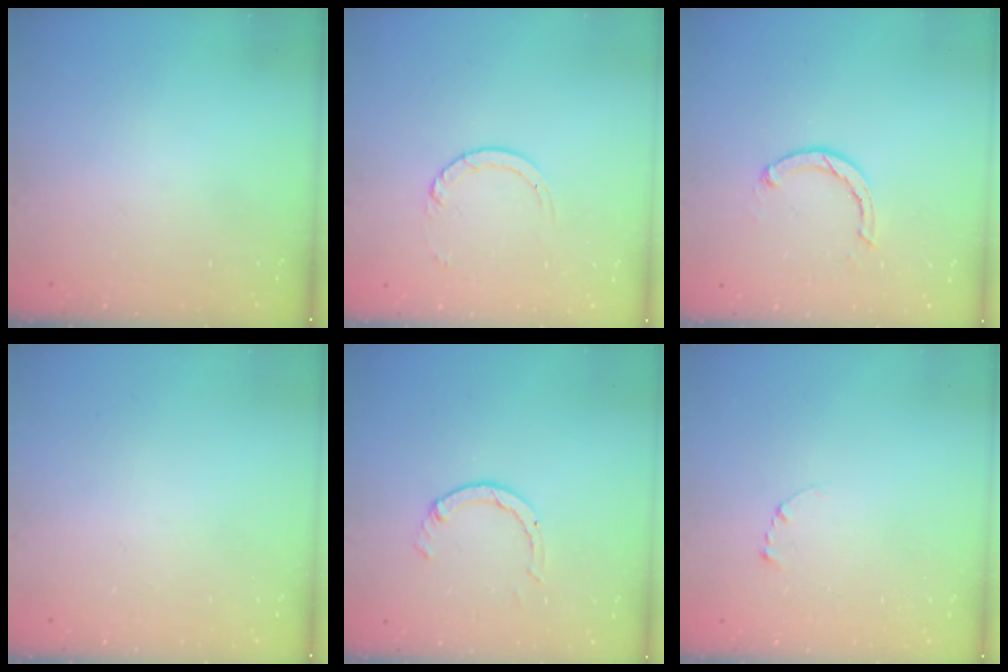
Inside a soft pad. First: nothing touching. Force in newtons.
{"total": 3.0, "press": 2.9, "slide": 0.4}
{"total": 2.3, "press": 2.3, "slide": 0.3}
{"total": 0.0}
{"total": 2.6, "press": 2.5, "slide": 0.3}
{"total": 2.3, "press": 2.3, "slide": 0.2}